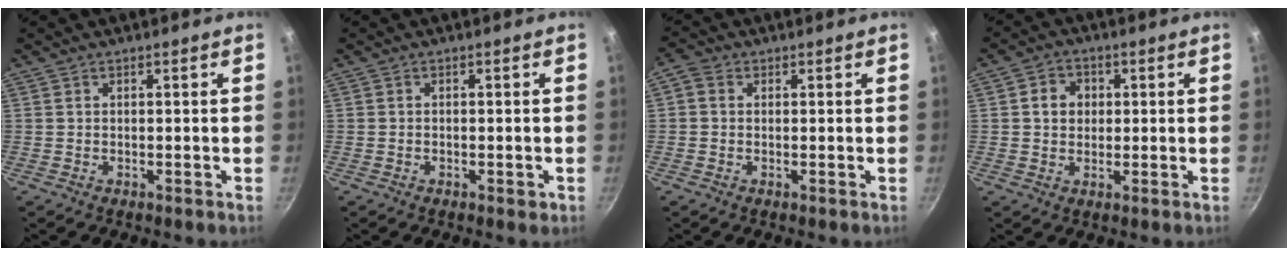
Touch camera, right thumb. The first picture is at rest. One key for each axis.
{"total": 1.3, "fx": -0.6, "fy": 0.7, "fz": 1.0, "tx": -0.017, "ty": 0.002, "tz": -0.010}
{"total": 2.3, "fx": 0.2, "fy": 2.0, "fz": 1.2, "tx": -0.027, "ty": 0.010, "tz": -0.006}
{"total": 5.0, "fx": 0.7, "fy": 4.4, "fz": 2.2, "tx": -0.013, "ty": 0.006, "tz": 0.004}